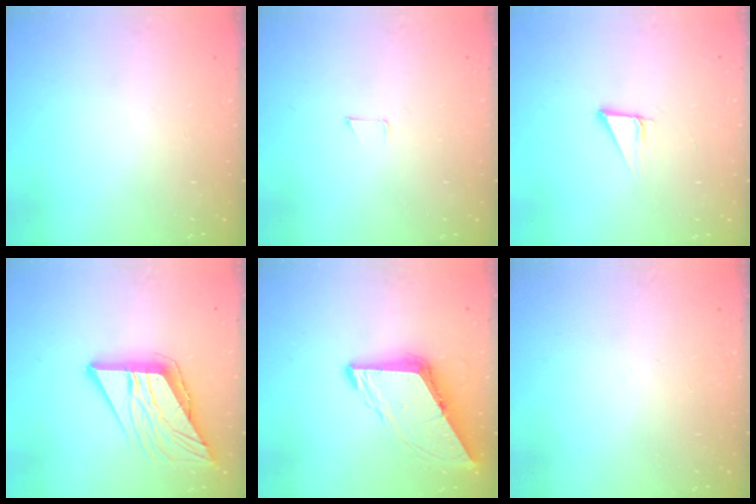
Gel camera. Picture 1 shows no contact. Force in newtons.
{"total": 3.8, "press": 3.8, "slide": 0.3}
{"total": 2.9, "press": 2.9, "slide": 0.1}
{"total": 12.8, "press": 12.7, "slide": 1.5}
{"total": 9.1, "press": 9.0, "slide": 1.1}
{"total": 2.7, "press": 2.7, "slide": 0.3}